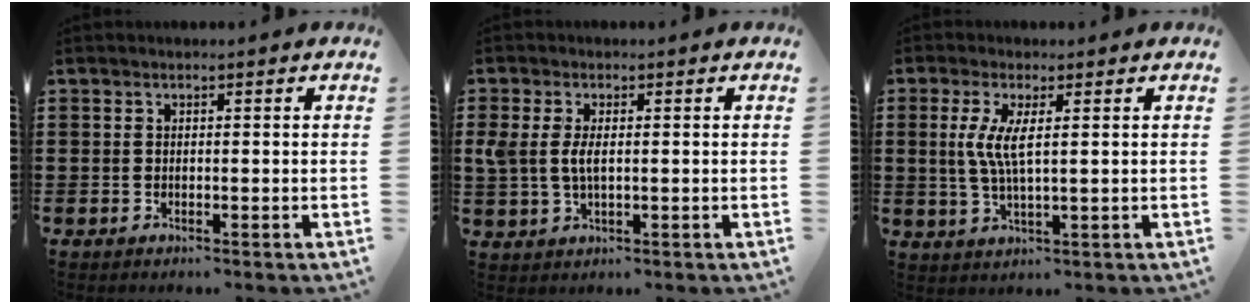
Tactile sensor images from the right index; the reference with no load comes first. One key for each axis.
{"total": 3.8, "fx": 0.4, "fy": 1.8, "fz": 3.3, "tx": -0.090, "ty": -0.002, "tz": -0.001}
{"total": 5.0, "fx": 1.0, "fy": 1.0, "fz": 4.8, "tx": -0.110, "ty": -0.006, "tz": 0.010}